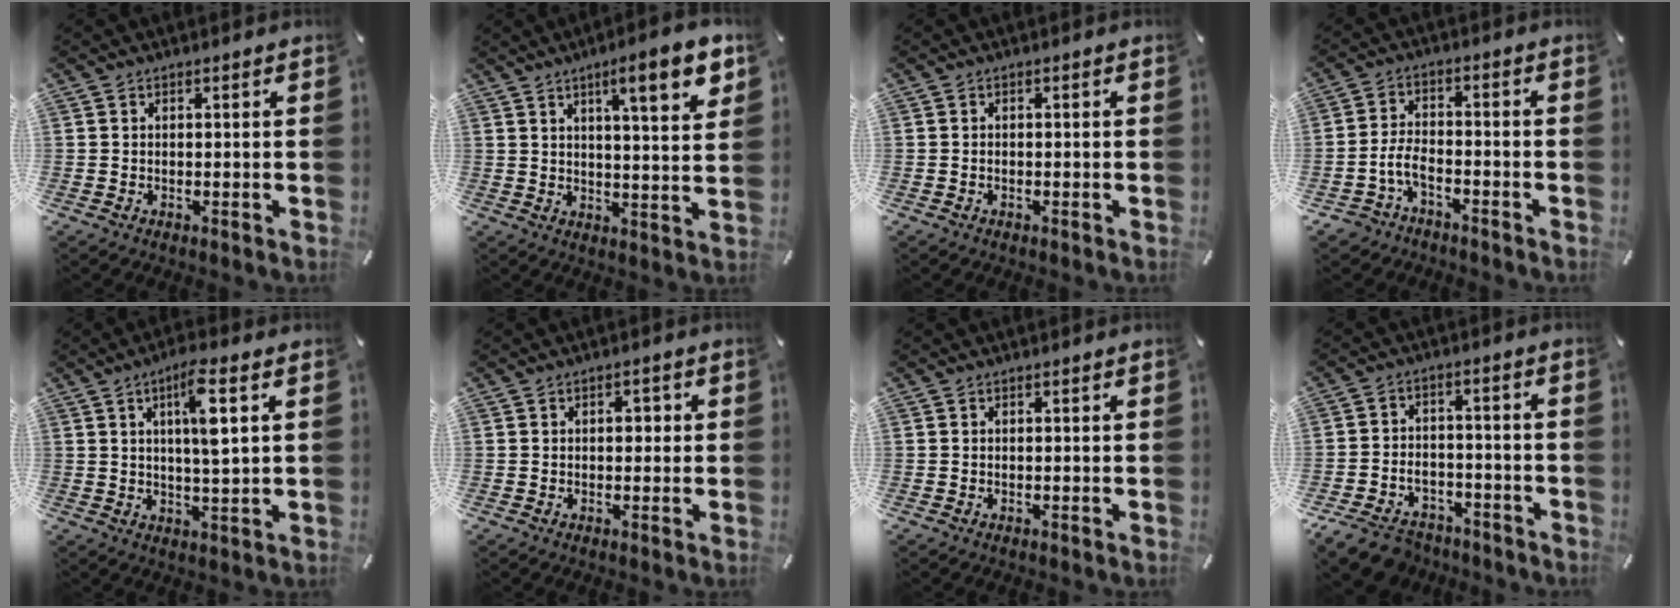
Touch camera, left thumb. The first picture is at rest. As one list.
[{"total": 11.4, "force": [6.2, 1.9, 9.4], "torque": [-0.134, -0.030, 0.093]}, {"total": 0.6, "force": [-0.5, 0.4, 0.2], "torque": [-0.007, -0.001, -0.009]}, {"total": 6.1, "force": [-3.5, 3.6, 3.5], "torque": [-0.085, 0.013, -0.069]}, {"total": 7.9, "force": [2.6, 1.3, 7.3], "torque": [-0.133, -0.006, 0.037]}, {"total": 2.4, "force": [0.1, 1.7, 1.7], "torque": [-0.012, -0.001, -0.007]}, {"total": 0.0}, {"total": 8.1, "force": [-5.7, 5.0, 2.7], "torque": [-0.056, 0.030, -0.105]}]